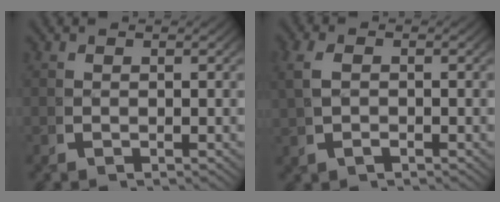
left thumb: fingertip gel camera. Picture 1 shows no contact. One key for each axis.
{"total": 2.1, "fx": 0.2, "fy": 1.3, "fz": 1.7, "tx": -0.045, "ty": 0.000, "tz": 0.008}